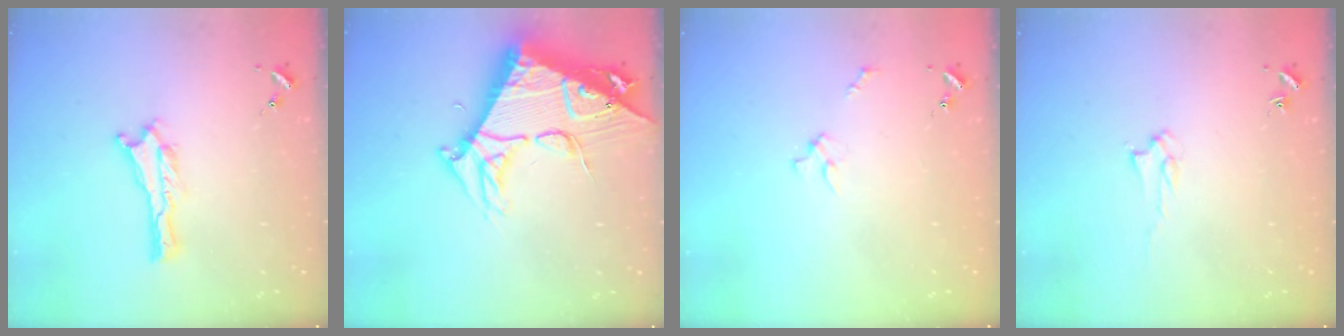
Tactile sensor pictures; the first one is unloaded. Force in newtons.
{"total": 11.1, "press": 11.1, "slide": 1.3}
{"total": 2.0, "press": 2.0, "slide": 0.2}
{"total": 1.6, "press": 1.6, "slide": 0.2}